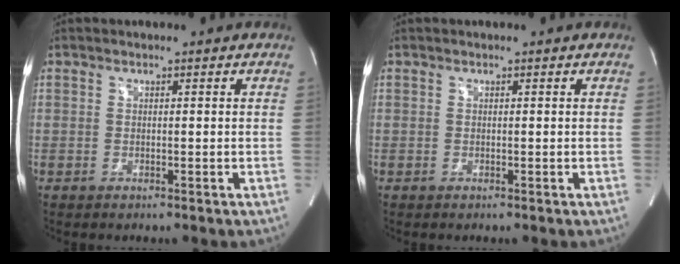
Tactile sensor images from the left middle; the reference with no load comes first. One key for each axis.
{"total": 0.0}